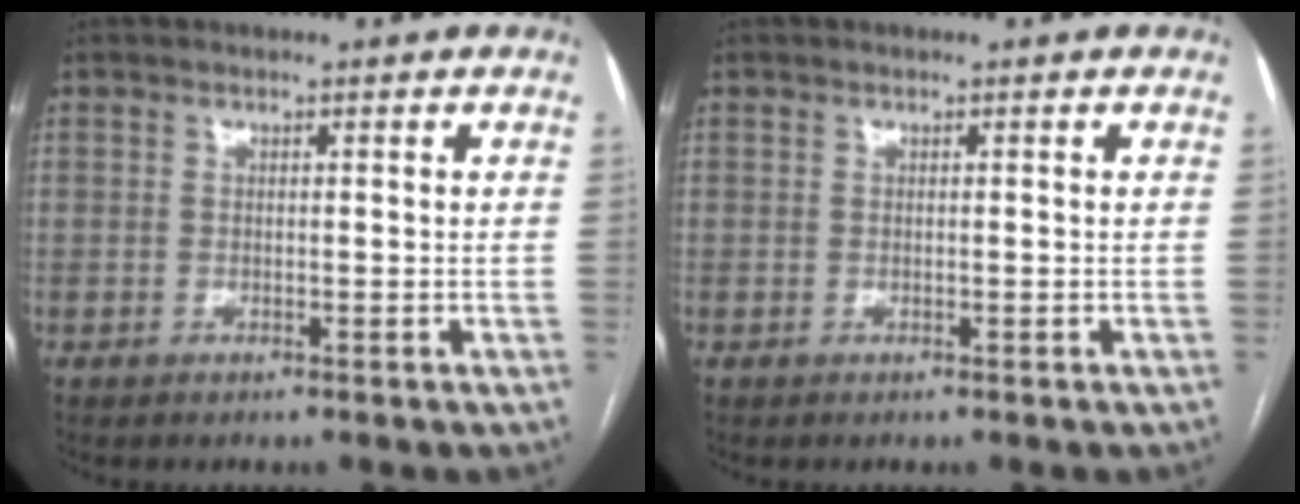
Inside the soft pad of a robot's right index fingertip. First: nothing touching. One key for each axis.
{"total": 0.0}